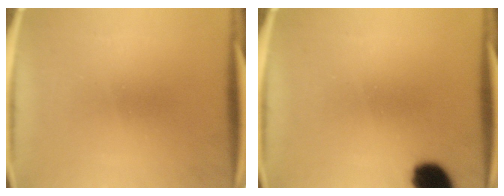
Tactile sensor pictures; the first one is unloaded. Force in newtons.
{"total": 8.6}